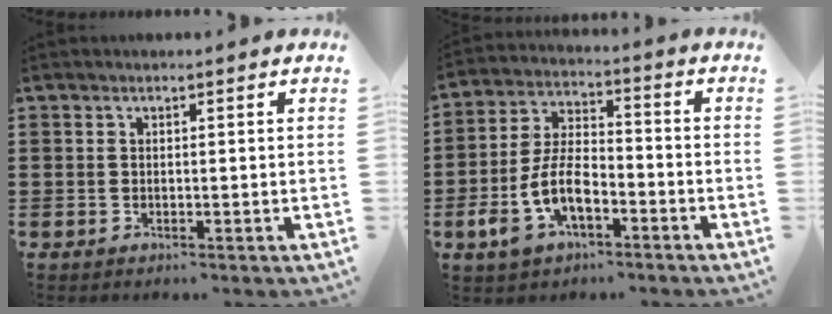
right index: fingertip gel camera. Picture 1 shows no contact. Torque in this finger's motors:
{"motor_torque": [2.14, 0.00, 1.05, 0.21]}